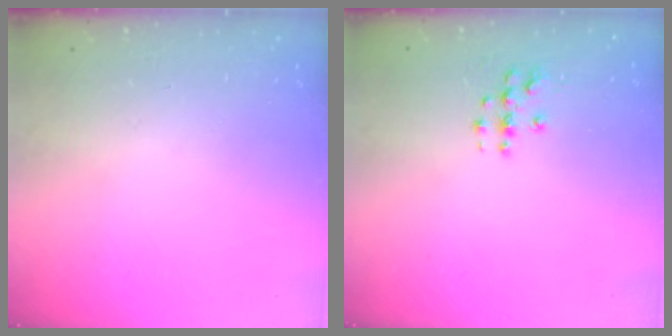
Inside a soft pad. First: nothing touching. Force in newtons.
{"total": 4.3, "press": 4.3, "slide": 0.6}